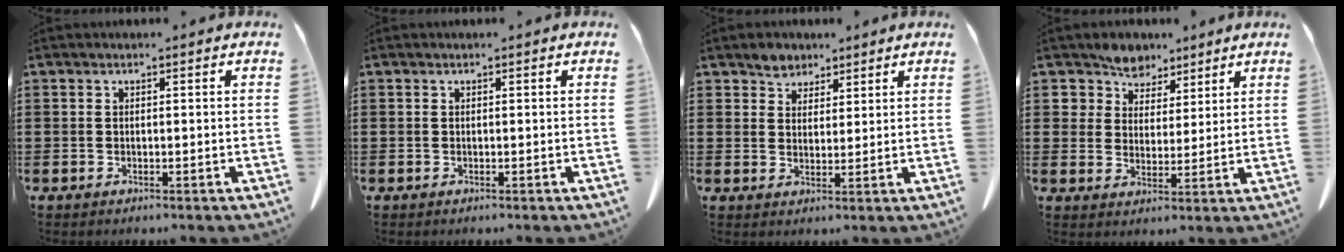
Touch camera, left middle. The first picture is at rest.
{"total": 0.0}
{"total": 3.4, "force": [2.7, 2.0, 0.4], "torque": [-0.018, 0.006, 0.054]}
{"total": 5.8, "force": [5.0, 2.9, 0.0], "torque": [-0.034, -0.022, 0.093]}